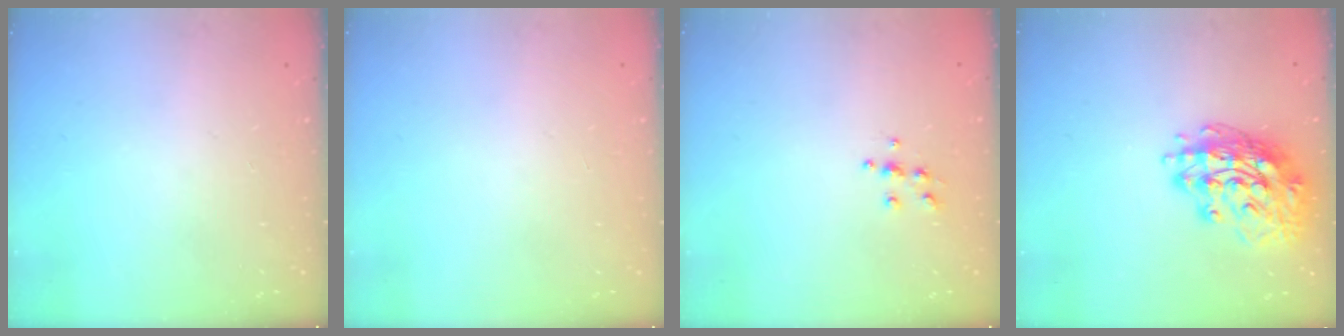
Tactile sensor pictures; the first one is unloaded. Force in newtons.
{"total": 0.0}
{"total": 5.3, "press": 5.2, "slide": 0.5}
{"total": 15.7, "press": 15.7, "slide": 1.3}